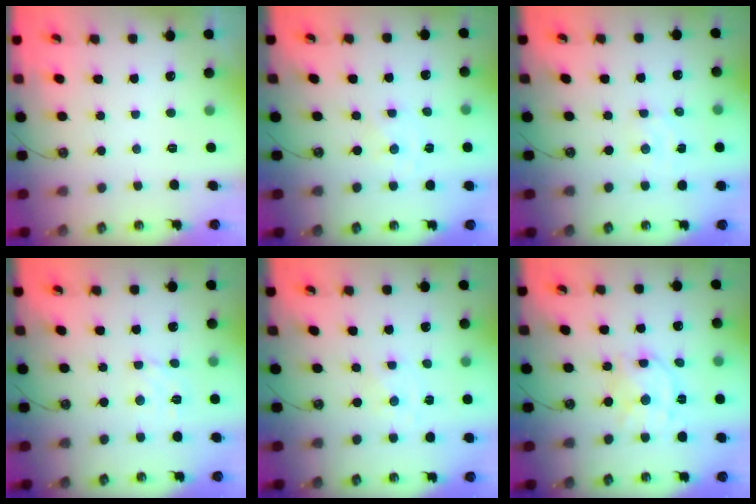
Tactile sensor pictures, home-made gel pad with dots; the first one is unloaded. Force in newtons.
{"total": 0.0}
{"total": 2.8, "press": 2.7, "slide": 0.4}
{"total": 3.0, "press": 3.0, "slide": 0.3}
{"total": 0.0}
{"total": 12.6, "press": 12.5, "slide": 0.9}